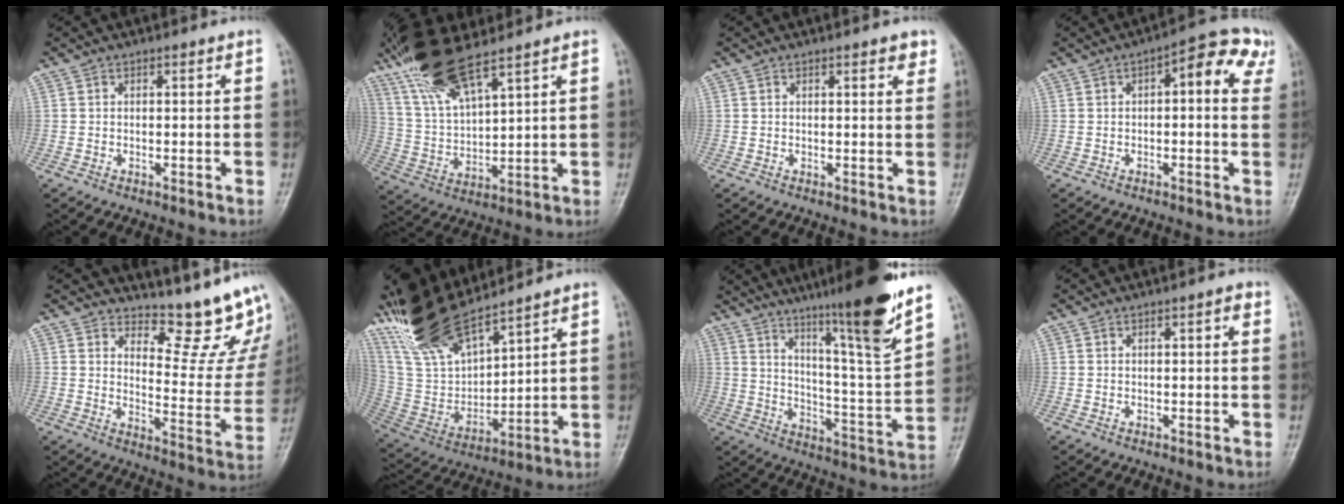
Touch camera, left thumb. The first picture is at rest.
{"total": 14.0, "force": [10.5, 3.2, 8.6], "torque": [-0.169, -0.036, 0.218]}
{"total": 2.3, "force": [1.4, 0.7, 1.6], "torque": [-0.012, -0.006, 0.016]}
{"total": 9.1, "force": [2.8, 3.7, 7.9], "torque": [-0.079, 0.028, 0.024]}
{"total": 14.5, "force": [12.8, 4.2, 5.3], "torque": [-0.026, -0.139, 0.158]}
{"total": 18.2, "force": [14.8, 5.5, 9.1], "torque": [-0.152, -0.068, 0.302]}
{"total": 20.0, "force": [13.6, 0.9, 14.6], "torque": [-0.200, -0.074, 0.217]}
{"total": 1.4, "force": [0.4, 0.4, 1.3], "torque": [-0.018, 0.002, 0.004]}